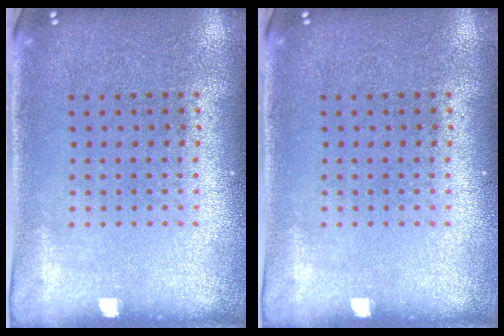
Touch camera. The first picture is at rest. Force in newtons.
{"total": 0.0}